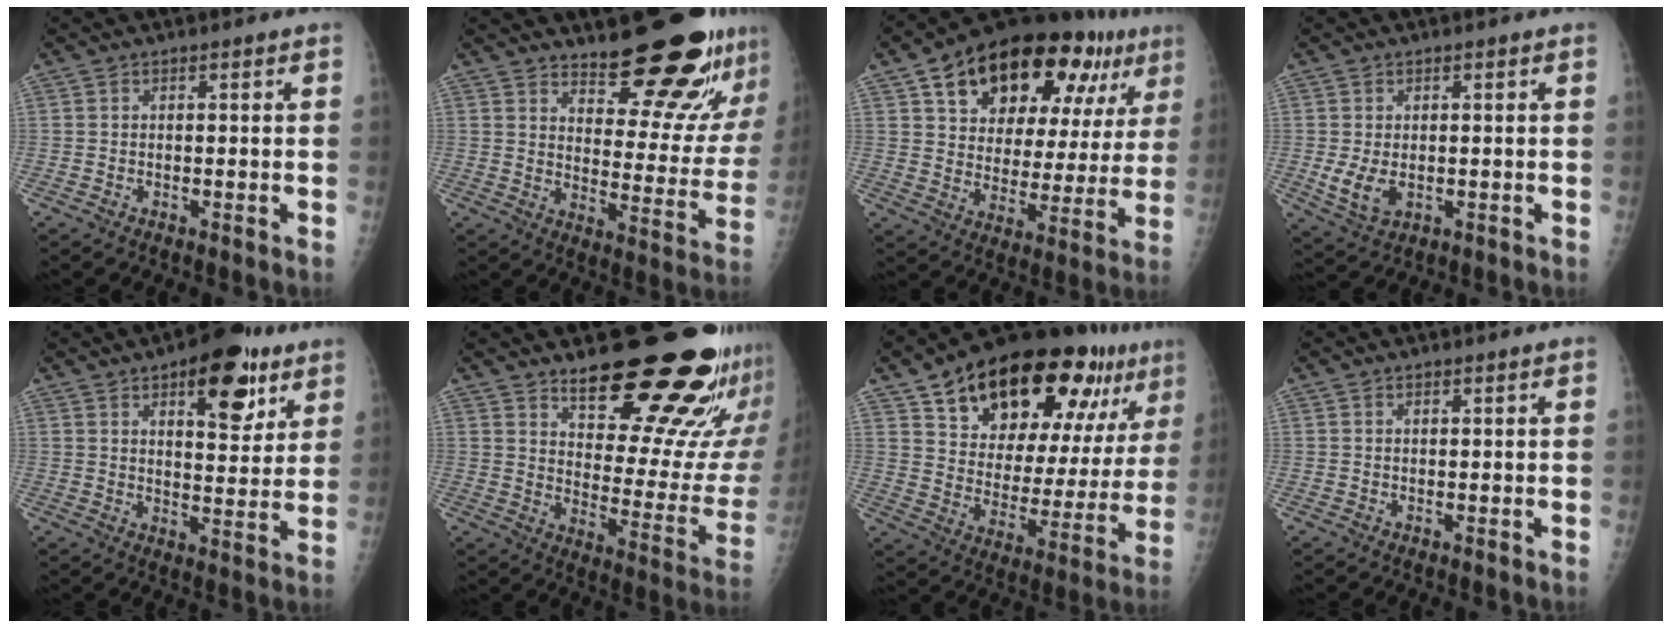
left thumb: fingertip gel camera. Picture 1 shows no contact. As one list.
[{"total": 18.2, "force": [14.9, 4.7, 9.3], "torque": [-0.089, -0.128, 0.204]}, {"total": 26.2, "force": [13.9, 13.3, 17.7], "torque": [-0.223, -0.007, 0.211]}, {"total": 5.0, "force": [-0.4, 3.3, 3.7], "torque": [-0.065, -0.013, 0.002]}, {"total": 14.0, "force": [7.5, 6.2, 10.1], "torque": [-0.095, -0.031, 0.103]}, {"total": 26.2, "force": [19.4, 8.6, 15.4], "torque": [-0.172, -0.129, 0.262]}, {"total": 28.2, "force": [16.8, 11.8, 19.4], "torque": [-0.259, -0.041, 0.257]}, {"total": 0.7, "force": [0.4, 0.3, 0.4], "torque": [-0.004, -0.002, 0.007]}]